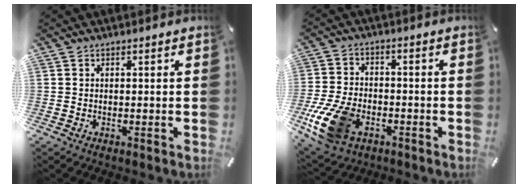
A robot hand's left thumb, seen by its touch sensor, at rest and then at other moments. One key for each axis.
{"total": 14.0, "fx": -5.6, "fy": 9.1, "fz": 9.1, "tx": -0.191, "ty": 0.025, "tz": -0.096}